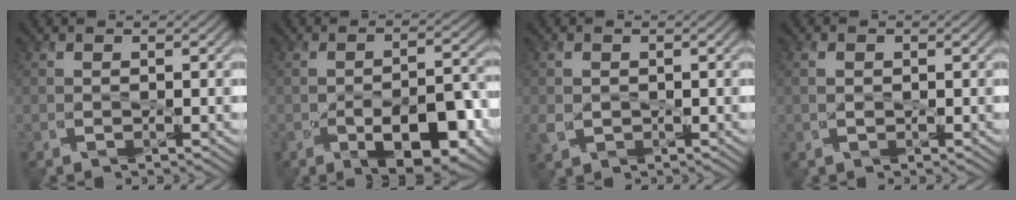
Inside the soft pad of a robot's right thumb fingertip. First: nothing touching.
{"total": 9.3, "force": [-4.4, 4.0, 7.2], "torque": [-0.100, -0.003, -0.062]}
{"total": 2.1, "force": [-0.2, 2.0, 0.5], "torque": [-0.019, -0.004, -0.007]}
{"total": 0.6, "force": [0.2, 0.6, -0.1], "torque": [0.005, 0.002, 0.003]}